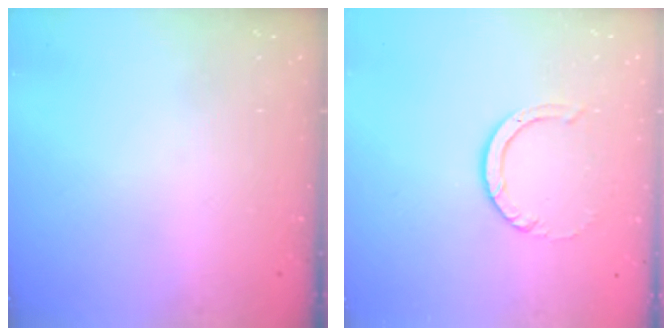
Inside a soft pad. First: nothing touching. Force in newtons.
{"total": 4.7, "press": 4.7, "slide": 0.4}